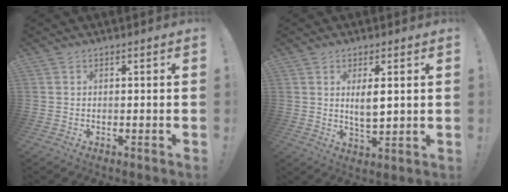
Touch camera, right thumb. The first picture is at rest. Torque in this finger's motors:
{"motor_torque": [0.08, 0.12, 0.35, 0.37, -0.02]}